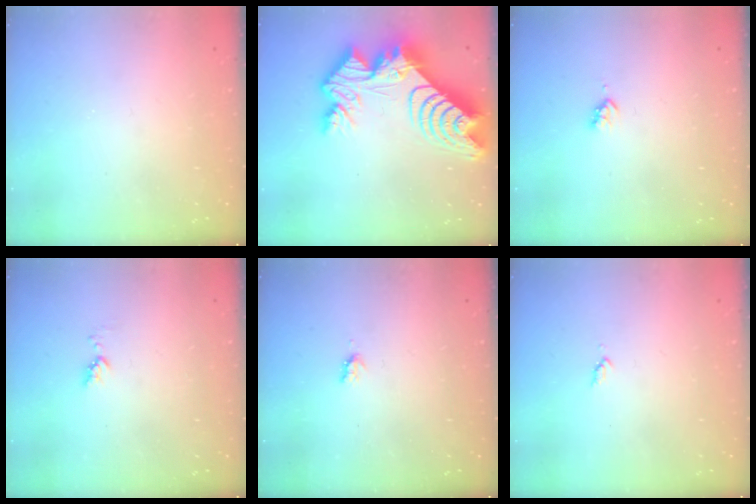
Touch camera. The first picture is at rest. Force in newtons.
{"total": 21.2, "press": 21.1, "slide": 2.1}
{"total": 2.3, "press": 2.3, "slide": 0.4}
{"total": 3.3, "press": 3.3, "slide": 0.4}
{"total": 2.4, "press": 2.4, "slide": 0.4}
{"total": 3.5, "press": 3.4, "slide": 0.5}